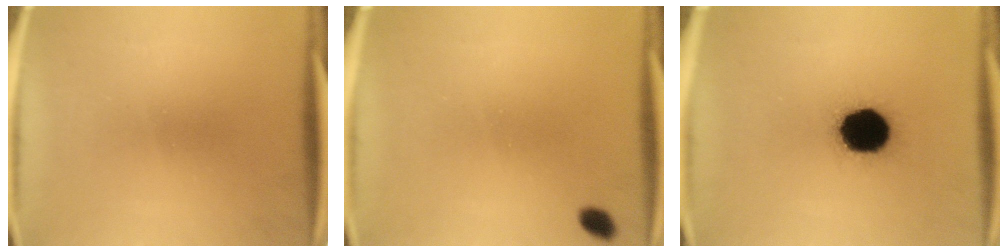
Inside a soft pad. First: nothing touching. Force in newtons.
{"total": 1.8}
{"total": 16.1}